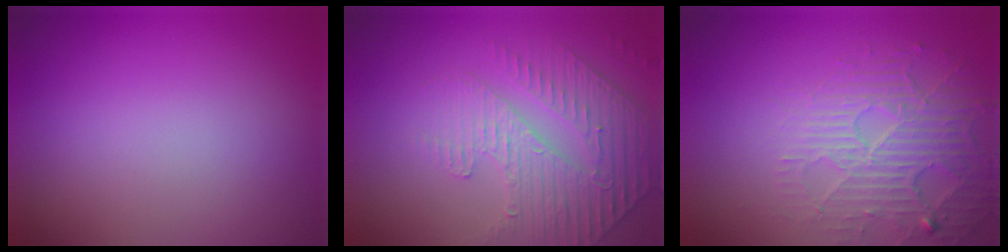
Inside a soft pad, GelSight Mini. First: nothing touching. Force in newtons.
{"total": 4.5, "press": 3.5, "slide": 2.9}
{"total": 5.0, "press": 3.4, "slide": 3.6}